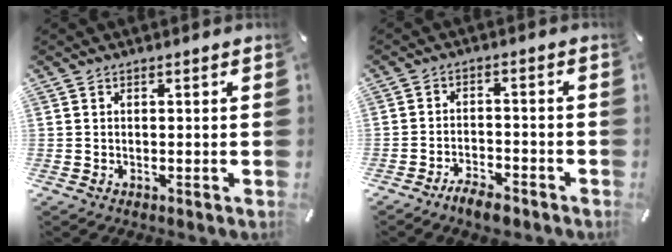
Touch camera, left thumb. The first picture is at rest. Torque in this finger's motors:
{"motor_torque": [-0.04, 0.30, 0.06, 0.06, 0.04]}